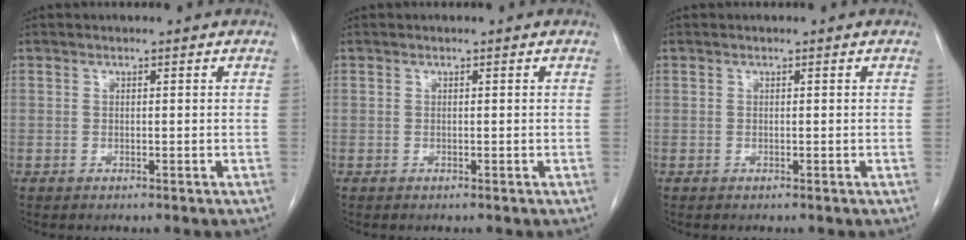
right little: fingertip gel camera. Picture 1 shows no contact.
{"total": 0.0}
{"total": 0.0}